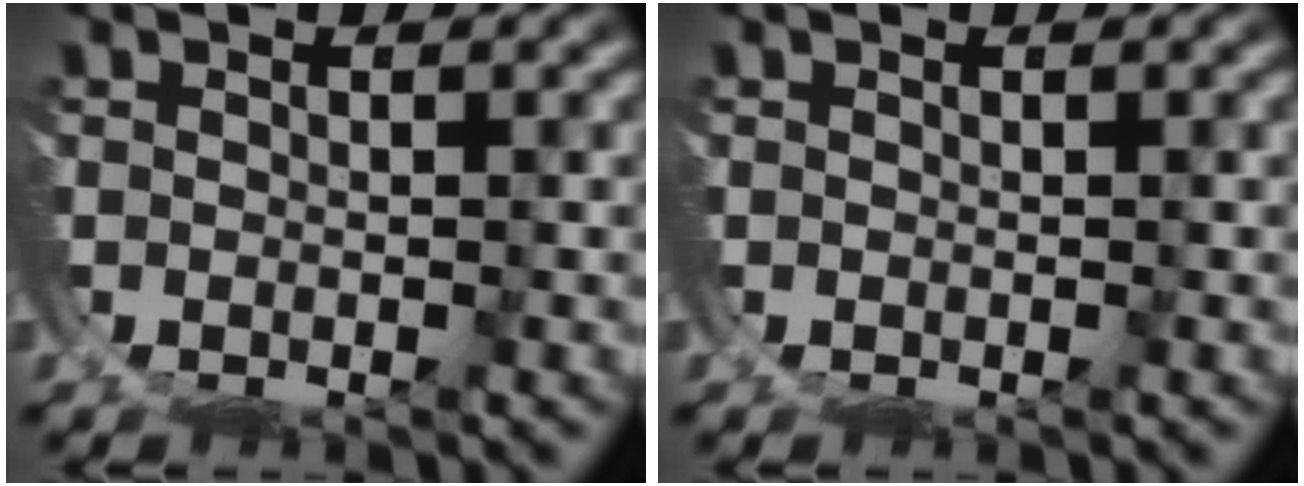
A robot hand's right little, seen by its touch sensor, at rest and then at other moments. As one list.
[{"total": 0.0}]